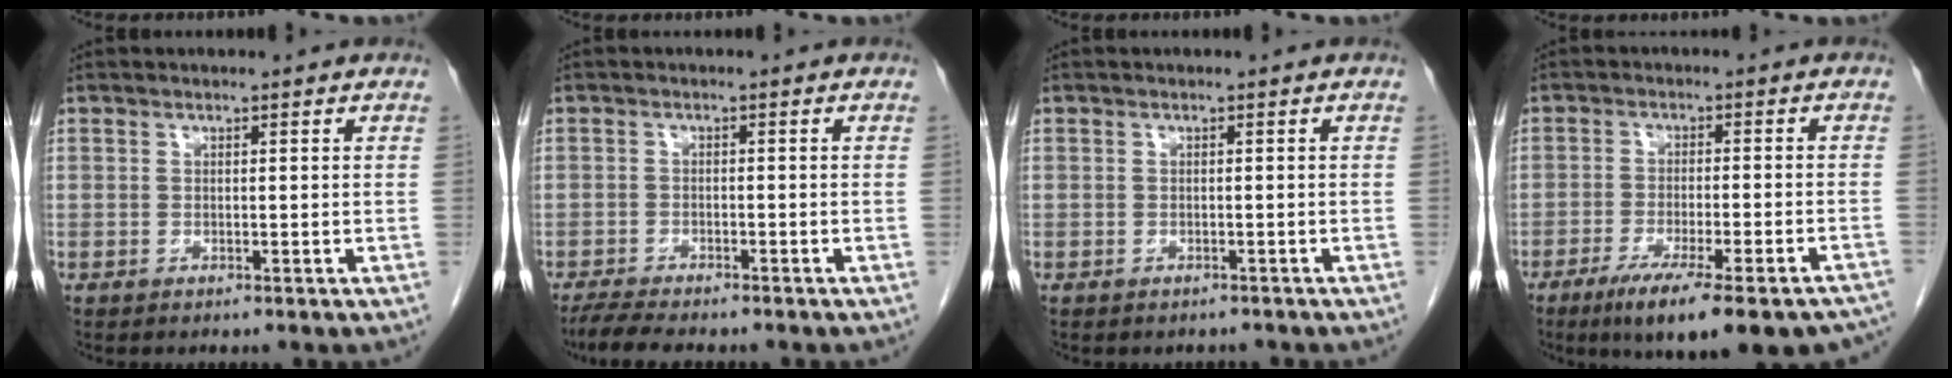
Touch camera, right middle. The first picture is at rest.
{"total": 5.7, "force": [-4.8, 1.0, 2.8], "torque": [-0.048, -0.014, -0.079]}
{"total": 1.4, "force": [-1.3, 0.7, 0.1], "torque": [-0.006, 0.001, -0.017]}
{"total": 19.9, "force": [-16.0, 3.1, 11.5], "torque": [-0.110, -0.013, -0.213]}